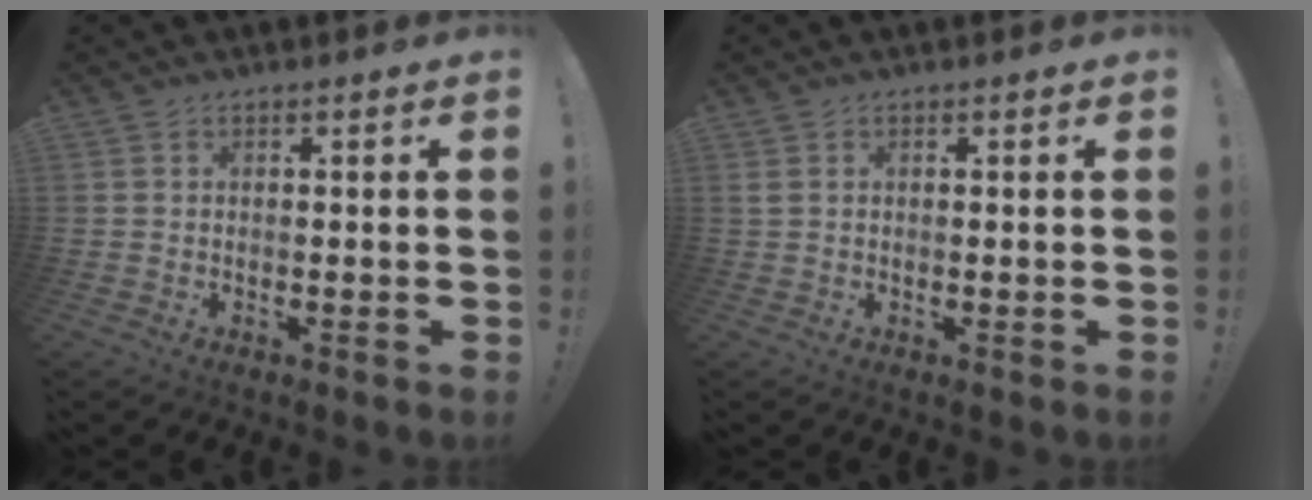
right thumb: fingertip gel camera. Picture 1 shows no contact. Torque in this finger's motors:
{"motor_torque": [-0.39, 0.34, 0.23, -0.02, -0.03]}